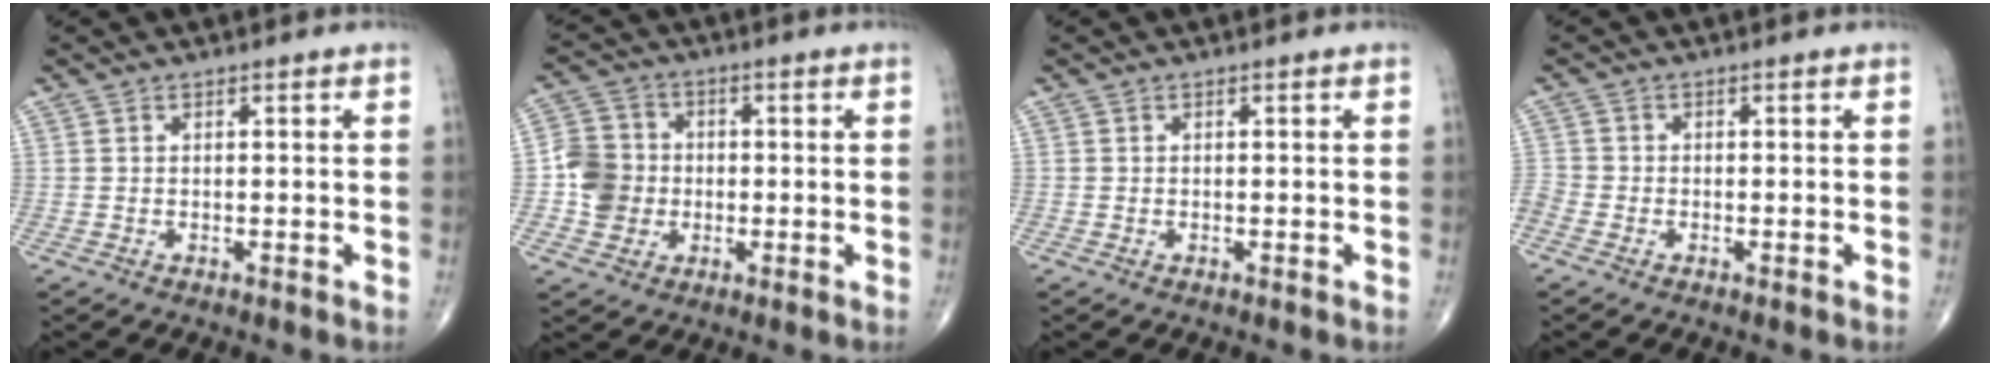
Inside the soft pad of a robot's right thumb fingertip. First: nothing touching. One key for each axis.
{"total": 8.0, "fx": -1.1, "fy": 7.2, "fz": 3.1, "tx": -0.037, "ty": 0.016, "tz": -0.028}
{"total": 0.0}
{"total": 3.0, "fx": -1.8, "fy": 2.1, "fz": 1.3, "tx": -0.035, "ty": 0.006, "tz": -0.039}